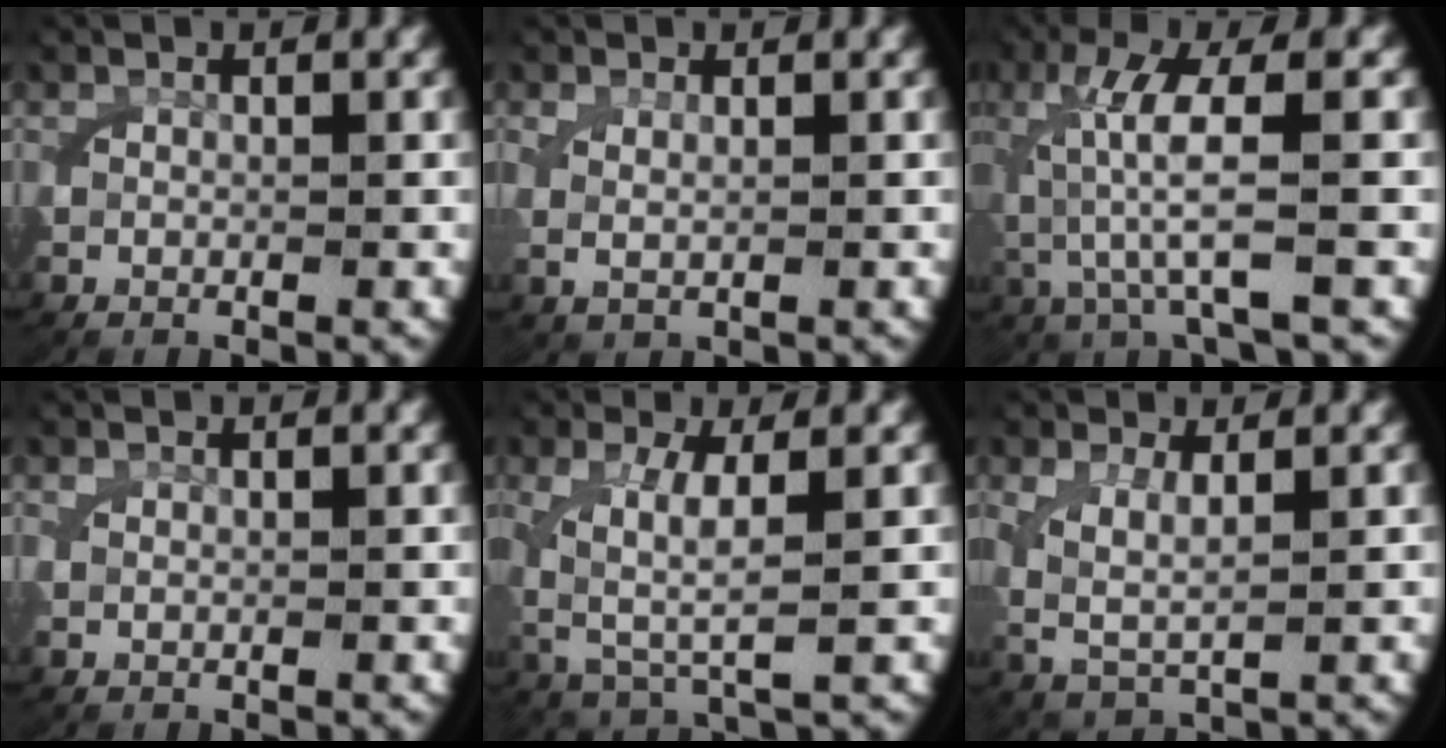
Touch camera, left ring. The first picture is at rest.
{"total": 1.3, "force": [0.7, 0.5, 1.1], "torque": [-0.029, -0.005, 0.020]}
{"total": 6.1, "force": [0.1, 1.6, 5.8], "torque": [-0.137, -0.007, 0.012]}
{"total": 0.7, "force": [0.5, 0.2, 0.4], "torque": [-0.009, 0.001, 0.011]}
{"total": 3.9, "force": [0.1, 1.7, 3.4], "torque": [-0.087, -0.013, 0.018]}
{"total": 4.5, "force": [0.6, 3.2, 3.0], "torque": [-0.090, -0.016, 0.020]}